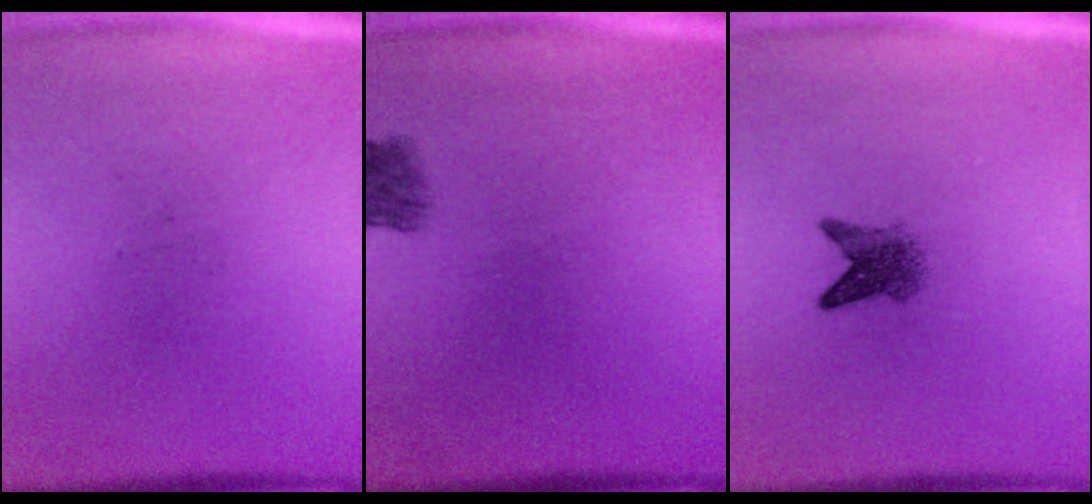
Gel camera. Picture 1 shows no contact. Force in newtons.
{"total": 2.9}
{"total": 3.2}